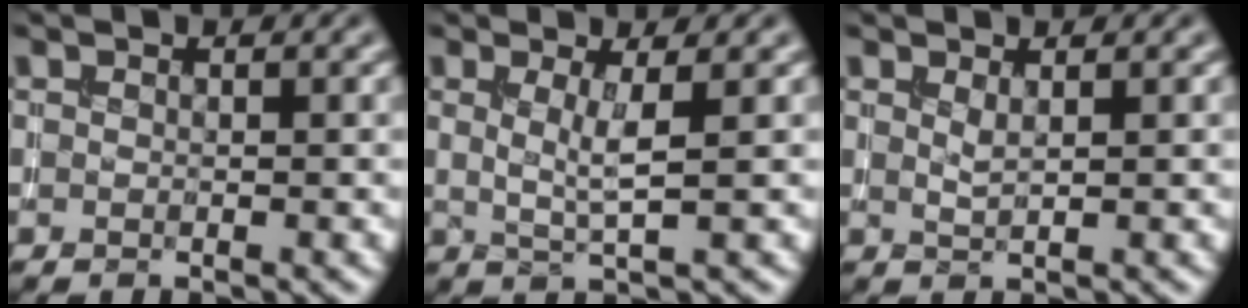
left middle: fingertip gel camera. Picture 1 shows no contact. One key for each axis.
{"total": 2.5, "fx": 0.6, "fy": 0.5, "fz": 2.4, "tx": -0.043, "ty": -0.007, "tz": 0.009}
{"total": 0.9, "fx": 0.6, "fy": 0.2, "fz": 0.7, "tx": -0.018, "ty": -0.003, "tz": 0.011}